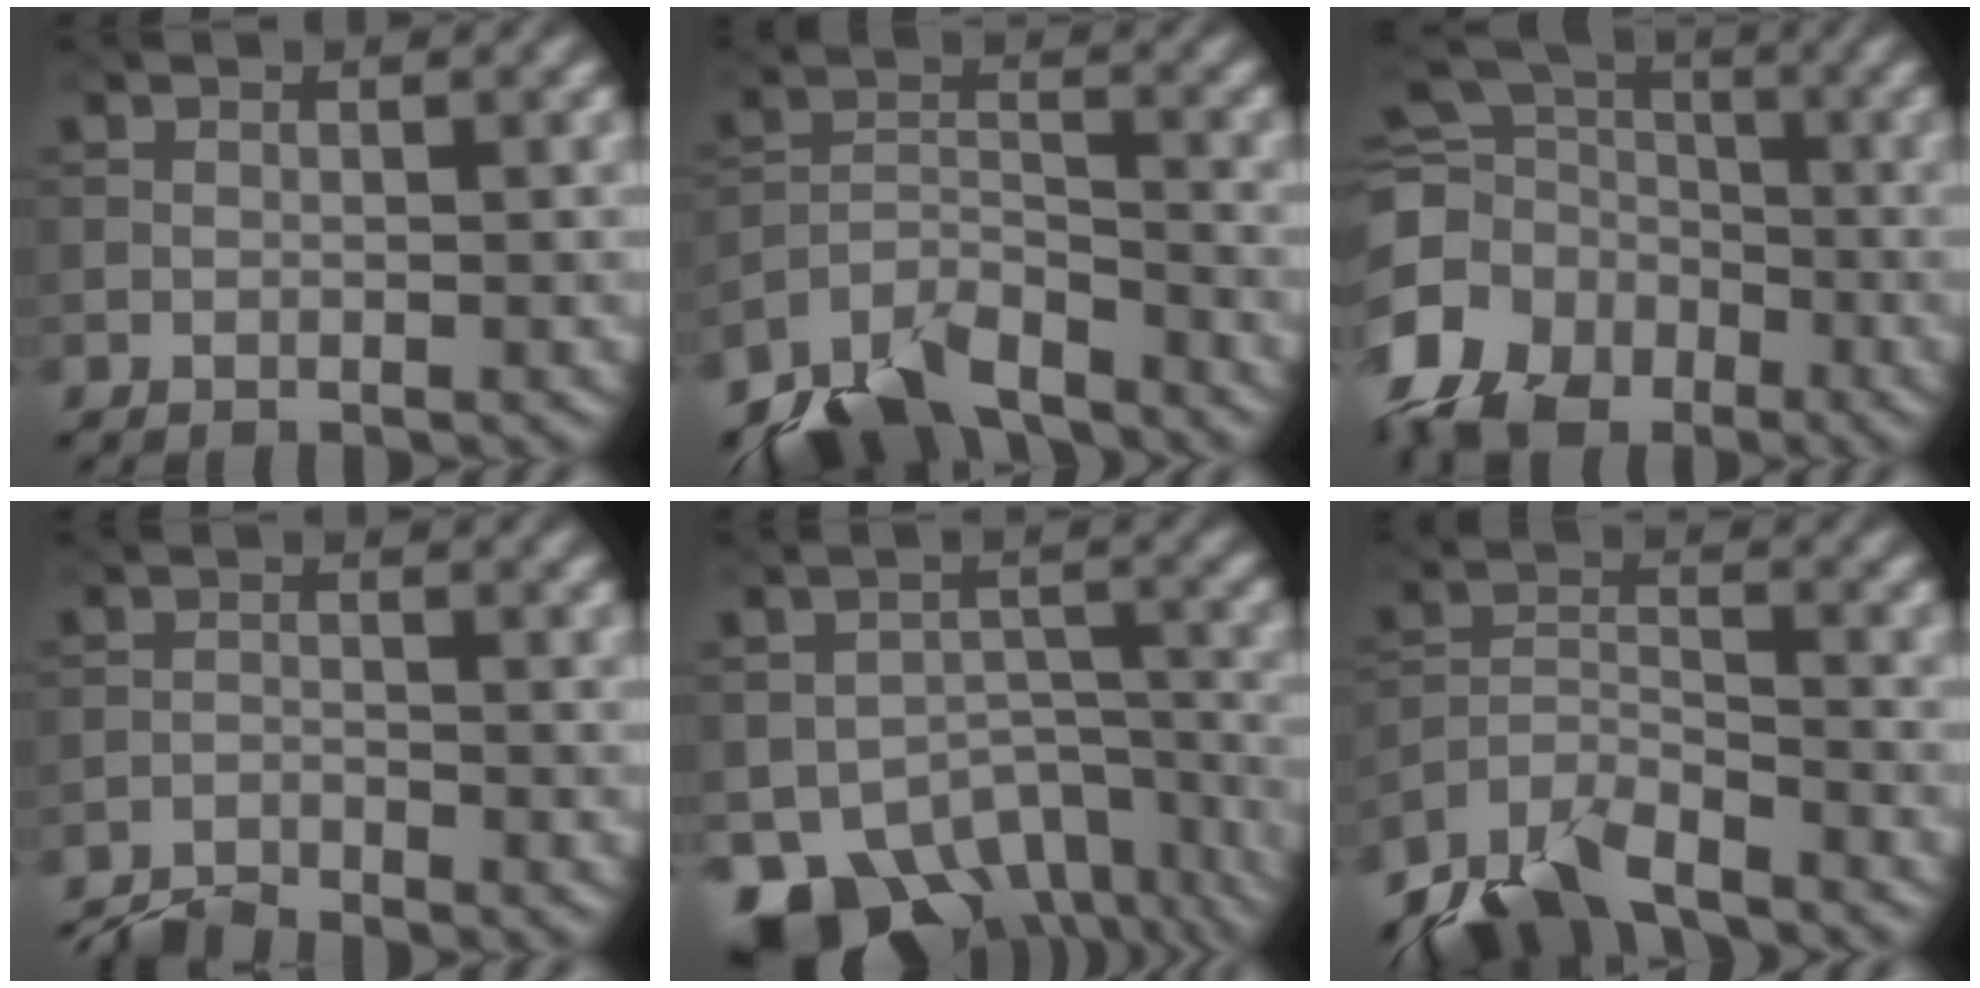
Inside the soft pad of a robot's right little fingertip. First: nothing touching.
{"total": 6.9, "force": [-5.8, 2.6, 2.7], "torque": [-0.042, -0.009, -0.119]}
{"total": 14.1, "force": [-7.1, 10.5, 6.3], "torque": [-0.148, -0.036, -0.127]}
{"total": 2.8, "force": [-2.8, 0.3, 0.5], "torque": [-0.009, -0.005, -0.061]}
{"total": 10.6, "force": [-7.0, 6.3, 4.8], "torque": [-0.076, -0.021, -0.094]}
{"total": 6.2, "force": [-5.3, 2.0, 2.4], "torque": [-0.039, -0.008, -0.110]}